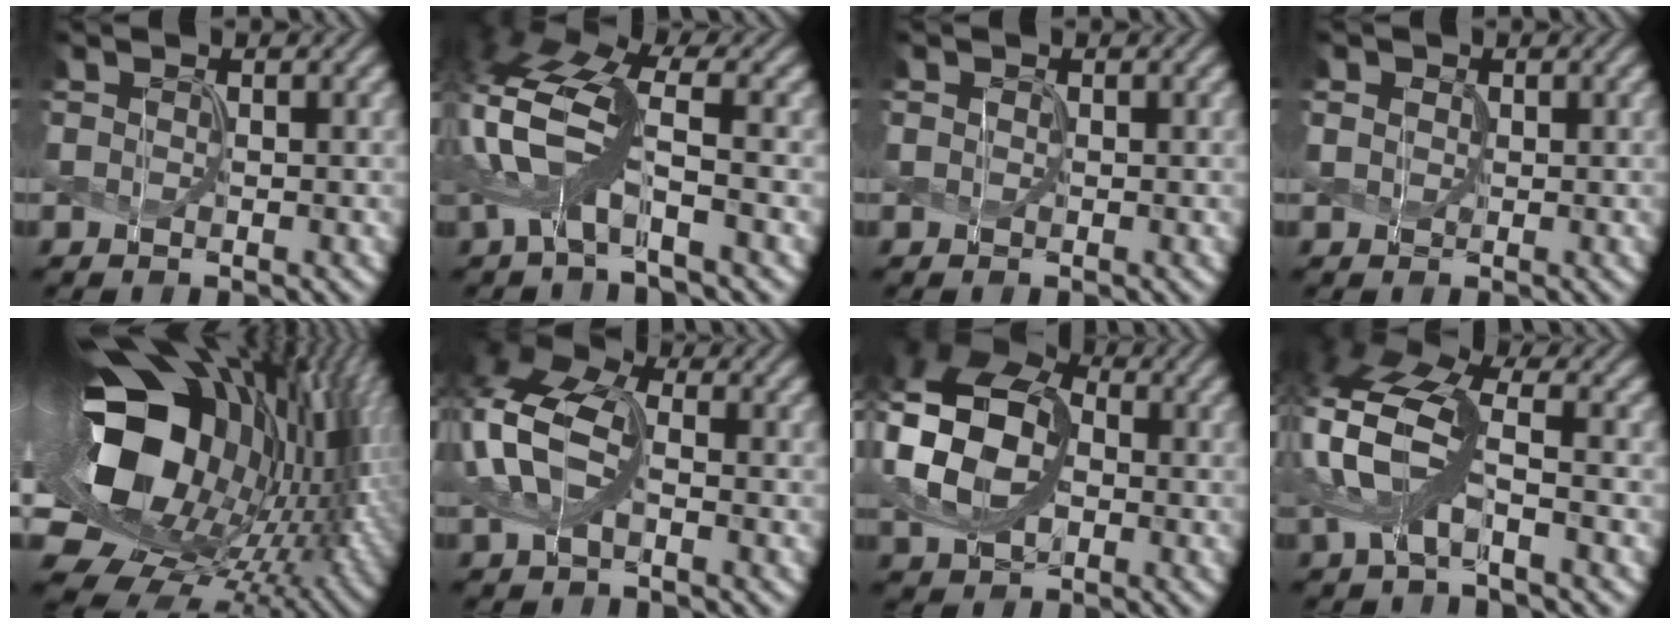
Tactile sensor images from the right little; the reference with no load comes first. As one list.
[{"total": 6.8, "force": [-1.0, 2.5, 6.2], "torque": [-0.148, 0.010, -0.033]}, {"total": 0.0}, {"total": 1.0, "force": [0.3, 0.8, 0.5], "torque": [-0.010, 0.002, 0.005]}, {"total": 20.6, "force": [1.4, 13.4, 15.6], "torque": [-0.286, -0.034, 0.036]}, {"total": 7.9, "force": [0.3, 4.8, 6.3], "torque": [-0.156, 0.019, -0.009]}, {"total": 12.5, "force": [0.8, 9.1, 8.6], "torque": [-0.174, 0.017, -0.002]}, {"total": 7.1, "force": [-0.3, 2.9, 6.5], "torque": [-0.149, 0.014, -0.020]}]